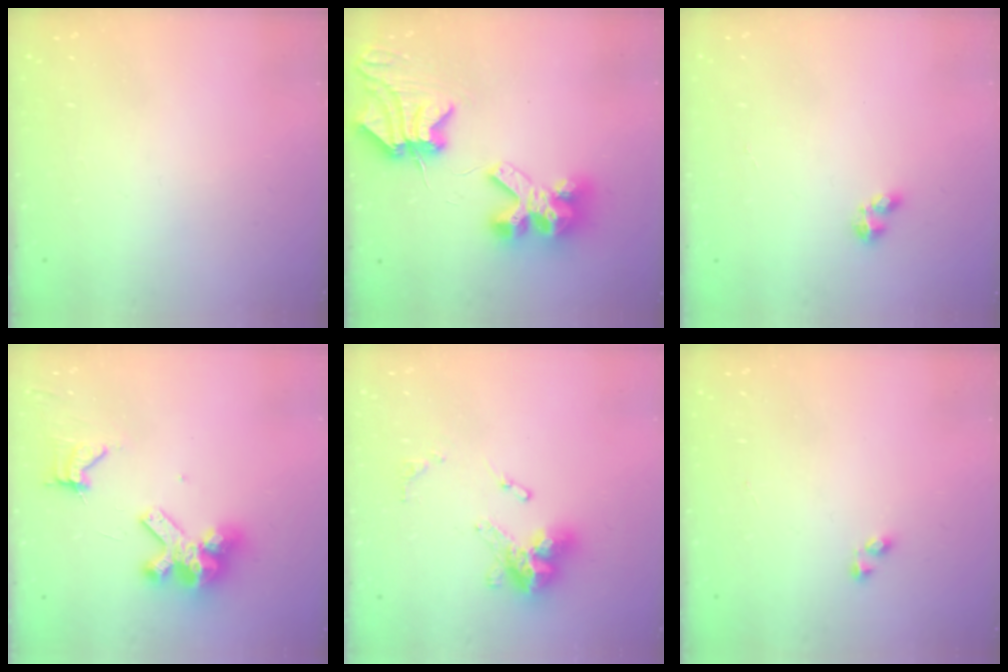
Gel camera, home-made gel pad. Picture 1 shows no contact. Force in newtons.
{"total": 12.2, "press": 12.1, "slide": 1.7}
{"total": 2.6, "press": 2.5, "slide": 0.5}
{"total": 11.6, "press": 11.5, "slide": 1.4}
{"total": 13.4, "press": 13.3, "slide": 1.2}
{"total": 1.9, "press": 1.9, "slide": 0.3}